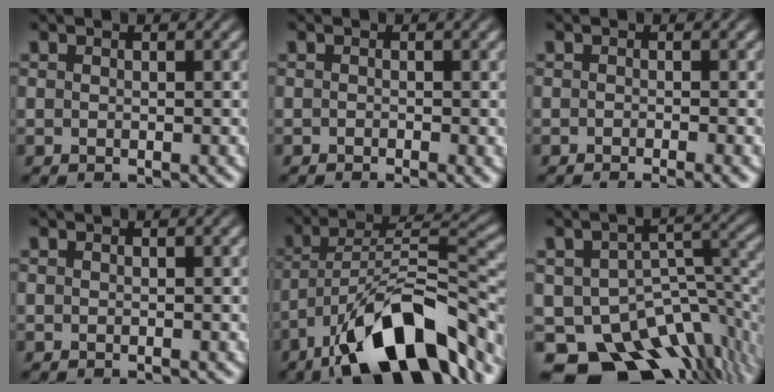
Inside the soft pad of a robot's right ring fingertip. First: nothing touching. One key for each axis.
{"total": 1.1, "fx": -0.9, "fy": -0.4, "fz": 0.5, "tx": 0.001, "ty": -0.002, "tz": -0.013}
{"total": 1.9, "fx": -1.6, "fy": -0.3, "fz": 1.0, "tx": -0.002, "ty": -0.002, "tz": -0.024}
{"total": 0.0}
{"total": 11.7, "fx": -5.1, "fy": 4.7, "fz": 9.5, "tx": -0.138, "ty": -0.014, "tz": -0.063}
{"total": 18.3, "fx": -9.8, "fy": 11.9, "fz": 9.8, "tx": -0.160, "ty": -0.065, "tz": -0.127}